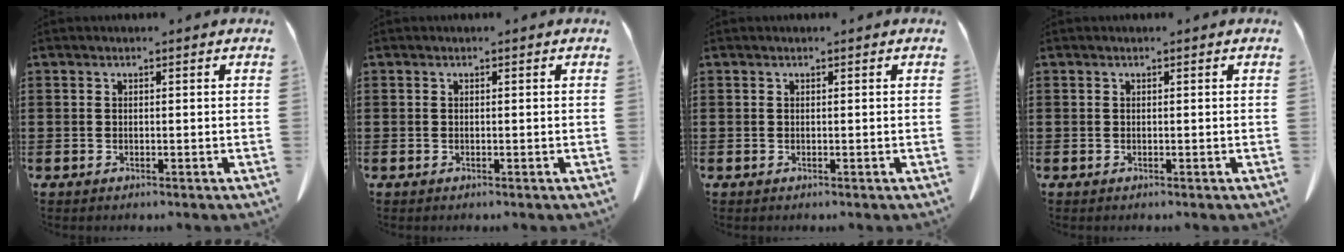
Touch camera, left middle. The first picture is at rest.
{"total": 0.0}
{"total": 0.0}
{"total": 0.0}